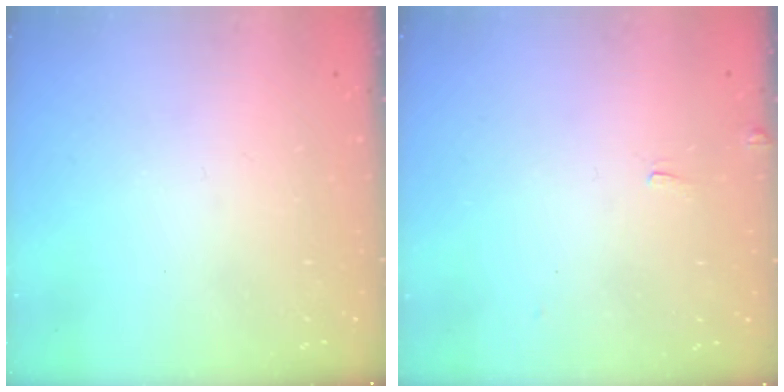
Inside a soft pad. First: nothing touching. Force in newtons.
{"total": 4.2, "press": 4.2, "slide": 0.4}